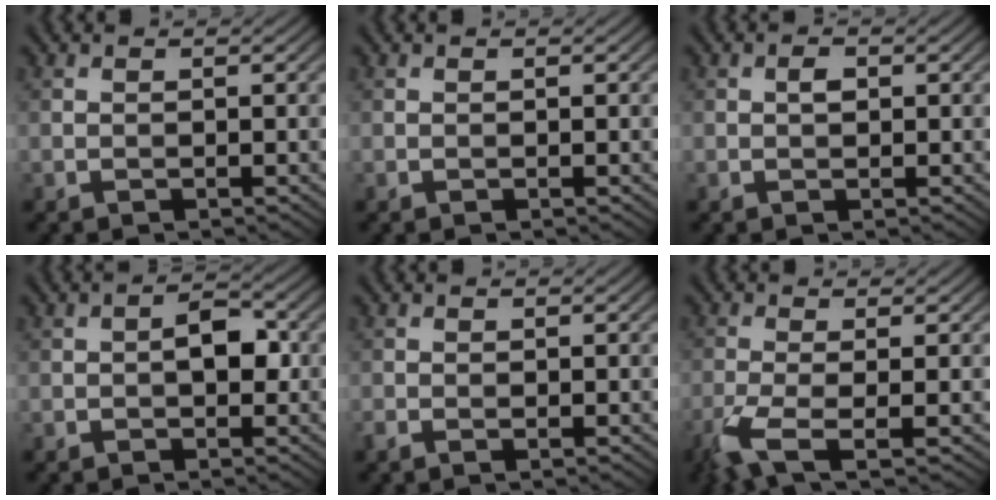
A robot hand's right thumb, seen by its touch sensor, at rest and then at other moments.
{"total": 0.0}
{"total": 1.2, "force": [0.2, 0.7, 0.9], "torque": [-0.015, 0.003, 0.001]}
{"total": 3.3, "force": [-0.2, 1.9, 2.7], "torque": [-0.041, 0.004, -0.009]}
{"total": 1.0, "force": [-0.4, 0.5, 0.7], "torque": [-0.018, 0.000, -0.010]}
{"total": 5.3, "force": [-2.8, 1.1, 4.4], "torque": [-0.102, -0.006, -0.069]}